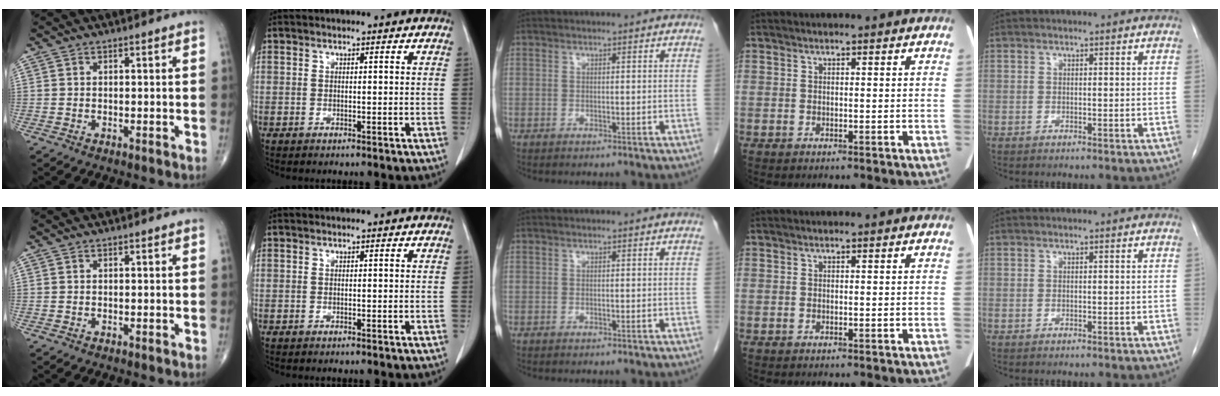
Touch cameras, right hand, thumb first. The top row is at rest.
{}